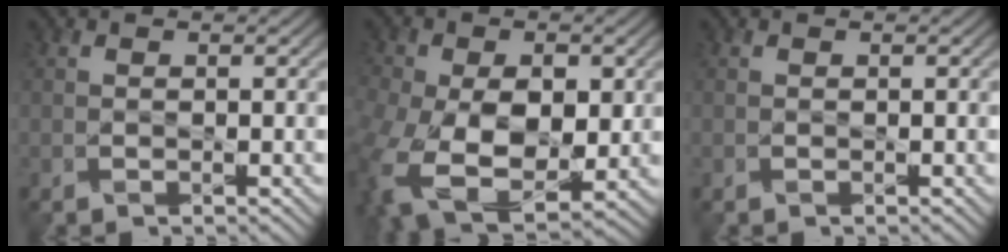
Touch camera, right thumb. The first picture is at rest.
{"total": 14.6, "force": [-2.9, 9.7, 10.5], "torque": [-0.222, -0.047, -0.021]}
{"total": 0.0}